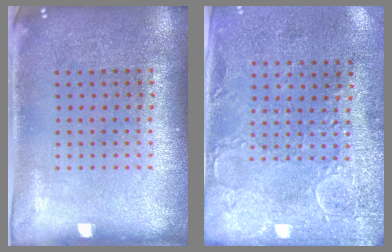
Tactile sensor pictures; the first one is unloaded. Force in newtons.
{"total": 2.9, "press": 2.3, "slide": 1.8}